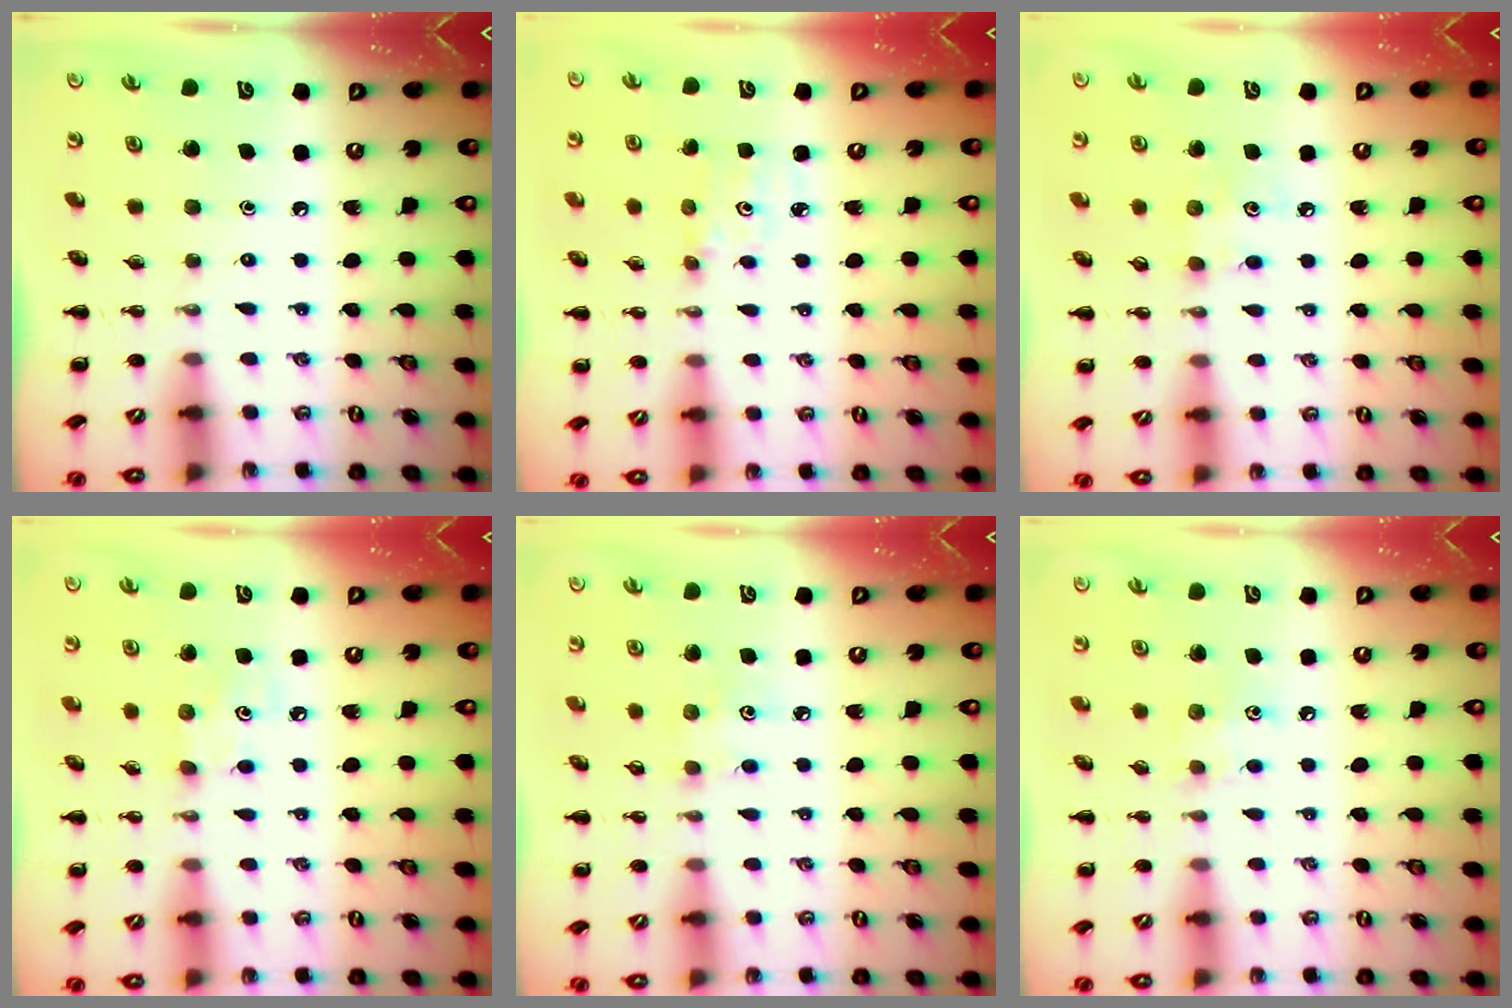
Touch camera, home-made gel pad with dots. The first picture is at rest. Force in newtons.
{"total": 2.4, "press": 2.3, "slide": 0.8}
{"total": 5.2, "press": 5.1, "slide": 1.1}
{"total": 3.2, "press": 3.1, "slide": 0.9}
{"total": 3.4, "press": 3.3, "slide": 0.9}
{"total": 5.9, "press": 5.8, "slide": 1.3}